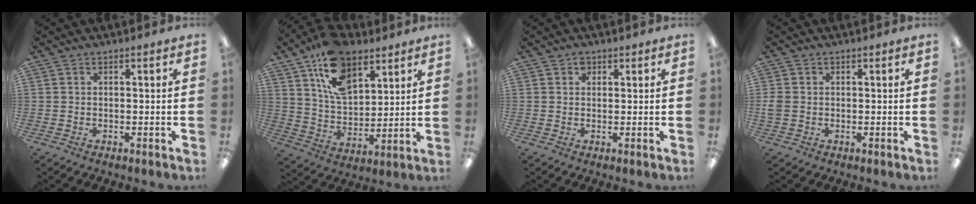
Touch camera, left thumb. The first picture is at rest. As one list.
[{"total": 16.0, "force": [9.9, 9.0, 8.8], "torque": [-0.165, -0.032, 0.184]}, {"total": 1.4, "force": [0.9, 1.1, 0.5], "torque": [-0.002, -0.002, 0.014]}, {"total": 2.1, "force": [-0.2, 1.7, 1.2], "torque": [-0.021, 0.005, -0.002]}]